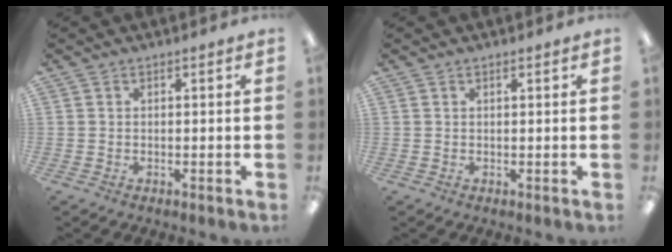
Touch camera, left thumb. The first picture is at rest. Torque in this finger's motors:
{"motor_torque": [0.06, -0.03, -0.04, -0.10, 0.11]}